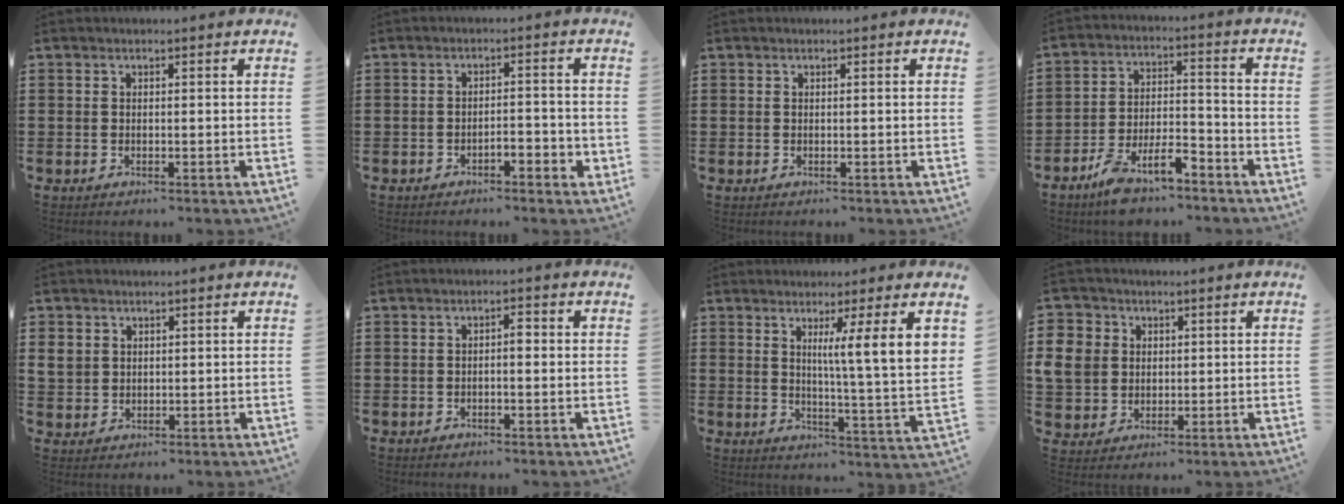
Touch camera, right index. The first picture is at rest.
{"total": 2.1, "force": [-1.6, 0.6, 1.1], "torque": [-0.022, 0.006, -0.034]}
{"total": 0.0}
{"total": 7.3, "force": [-5.6, 2.3, 4.0], "torque": [-0.084, 0.008, -0.108]}
{"total": 2.5, "force": [0.9, 2.2, 0.8], "torque": [-0.025, 0.007, 0.018]}
{"total": 1.6, "force": [-0.3, 0.2, 1.5], "torque": [-0.029, 0.002, -0.007]}
{"total": 7.1, "force": [3.8, -1.1, 5.8], "torque": [-0.098, -0.034, 0.055]}
{"total": 6.7, "force": [1.2, 6.2, 2.3], "torque": [-0.096, 0.009, 0.017]}